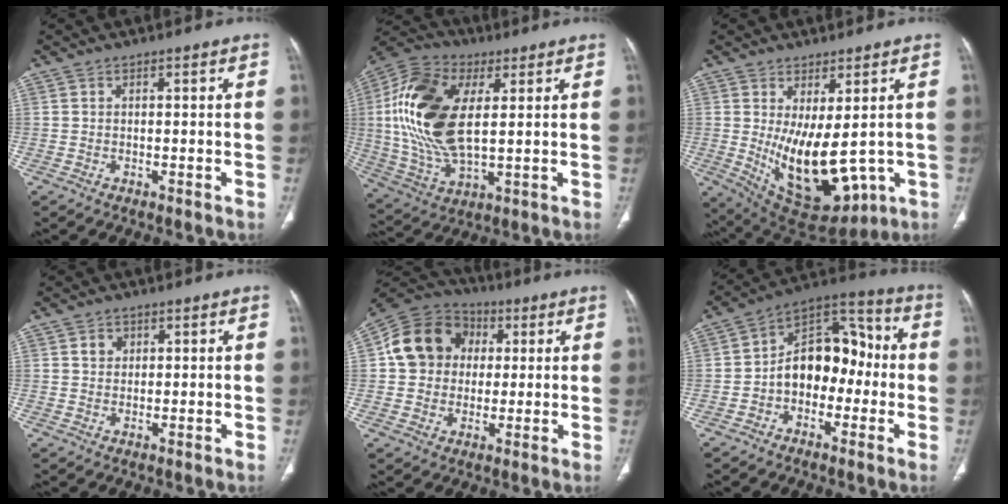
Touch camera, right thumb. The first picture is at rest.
{"total": 20.6, "force": [3.6, 10.8, 17.1], "torque": [-0.350, -0.005, 0.063]}
{"total": 14.7, "force": [-0.5, 6.9, 13.0], "torque": [-0.191, -0.027, 0.024]}
{"total": 2.1, "force": [0.9, 1.8, 0.8], "torque": [-0.004, -0.004, 0.014]}
{"total": 13.5, "force": [2.1, 11.7, 6.3], "torque": [-0.095, 0.014, 0.028]}
{"total": 14.0, "force": [-1.9, 9.6, 10.1], "torque": [-0.117, 0.051, -0.045]}